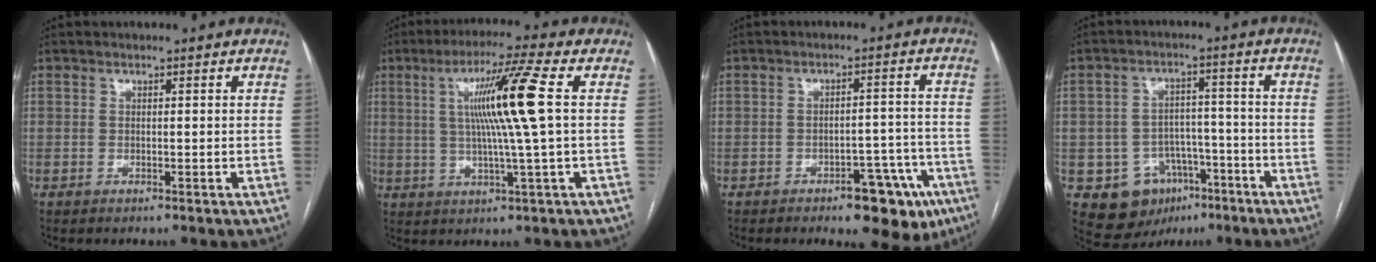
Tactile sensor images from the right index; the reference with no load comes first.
{"total": 11.3, "force": [1.9, -1.7, 11.0], "torque": [-0.193, 0.005, 0.036]}
{"total": 10.7, "force": [-6.8, 4.3, 7.0], "torque": [-0.055, 0.026, -0.084]}
{"total": 10.0, "force": [-4.8, 8.1, 3.3], "torque": [-0.048, 0.028, -0.061]}